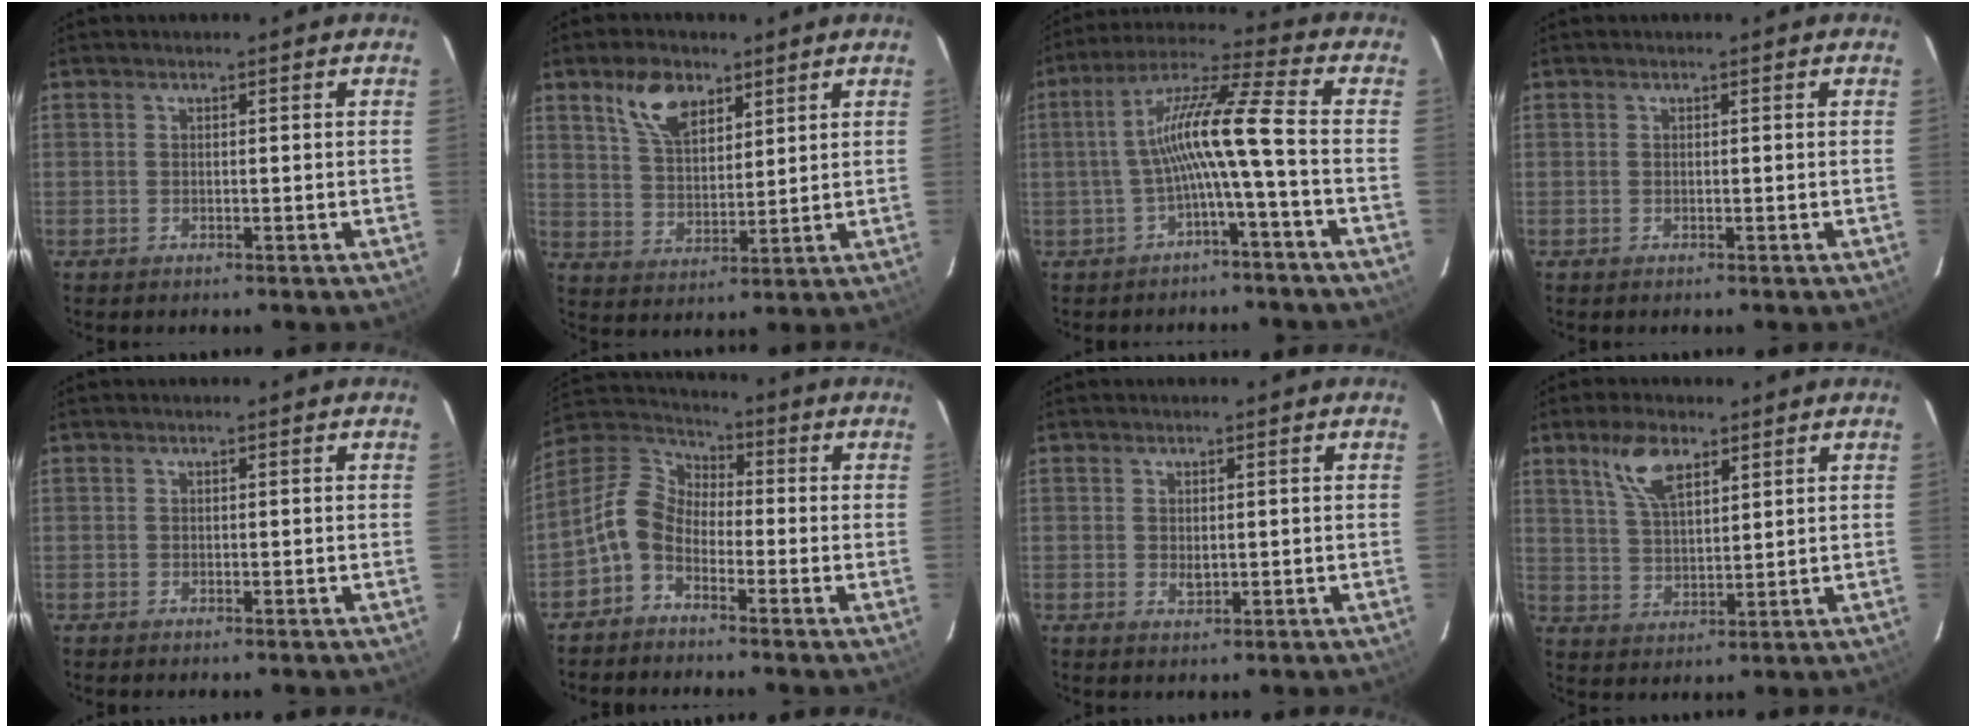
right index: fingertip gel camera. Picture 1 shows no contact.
{"total": 9.0, "force": [5.4, 4.8, 5.5], "torque": [-0.099, 0.015, 0.104]}
{"total": 10.1, "force": [-2.5, -1.0, 9.7], "torque": [-0.195, 0.017, -0.044]}
{"total": 0.0}
{"total": 0.0}
{"total": 8.0, "force": [-4.0, 5.3, 4.5], "torque": [-0.097, 0.020, -0.096]}
{"total": 1.6, "force": [0.0, 1.0, 1.3], "torque": [-0.022, 0.000, 0.002]}
{"total": 8.0, "force": [4.7, 3.4, 5.4], "torque": [-0.105, 0.013, 0.095]}